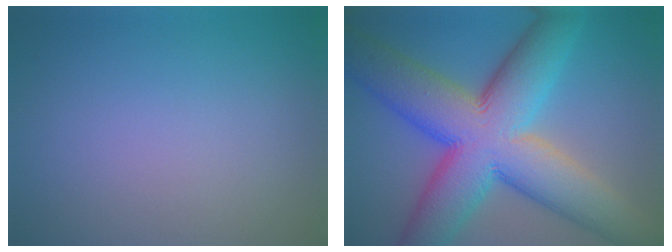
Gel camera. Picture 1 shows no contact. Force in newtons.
{"total": 14.9, "press": 14.9, "slide": 0.8}